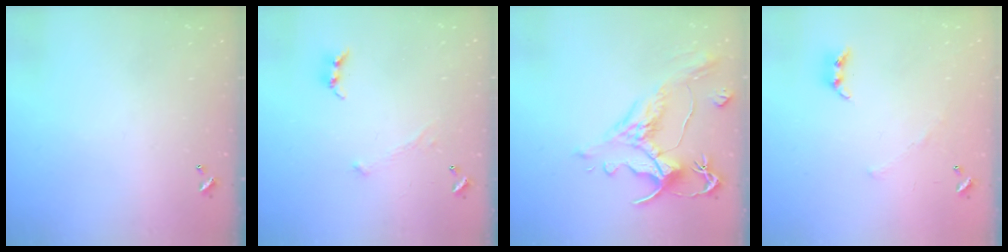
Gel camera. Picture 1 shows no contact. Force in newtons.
{"total": 0.0}
{"total": 1.5, "press": 0.2, "slide": 1.5}
{"total": 3.7, "press": 3.6, "slide": 0.9}